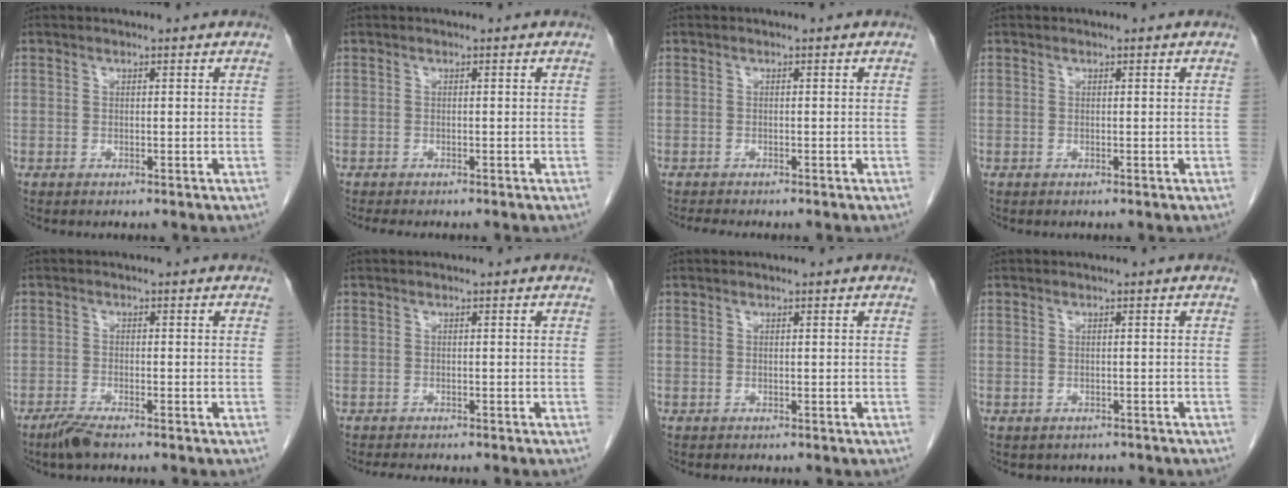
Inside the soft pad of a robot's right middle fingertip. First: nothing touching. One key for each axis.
{"total": 2.9, "fx": -2.4, "fy": 0.5, "fz": 1.4, "tx": -0.021, "ty": -0.009, "tz": -0.030}
{"total": 2.0, "fx": -1.8, "fy": 0.1, "fz": 0.9, "tx": -0.019, "ty": -0.007, "tz": -0.025}
{"total": 0.0}
{"total": 2.9, "fx": -2.3, "fy": 0.2, "fz": 1.7, "tx": -0.043, "ty": -0.007, "tz": -0.047}
{"total": 3.5, "fx": -3.1, "fy": 0.6, "fz": 1.5, "tx": -0.024, "ty": -0.009, "tz": -0.042}
{"total": 0.0}
{"total": 2.6, "fx": -2.2, "fy": 1.3, "fz": 0.3, "tx": -0.008, "ty": 0.001, "tz": -0.027}